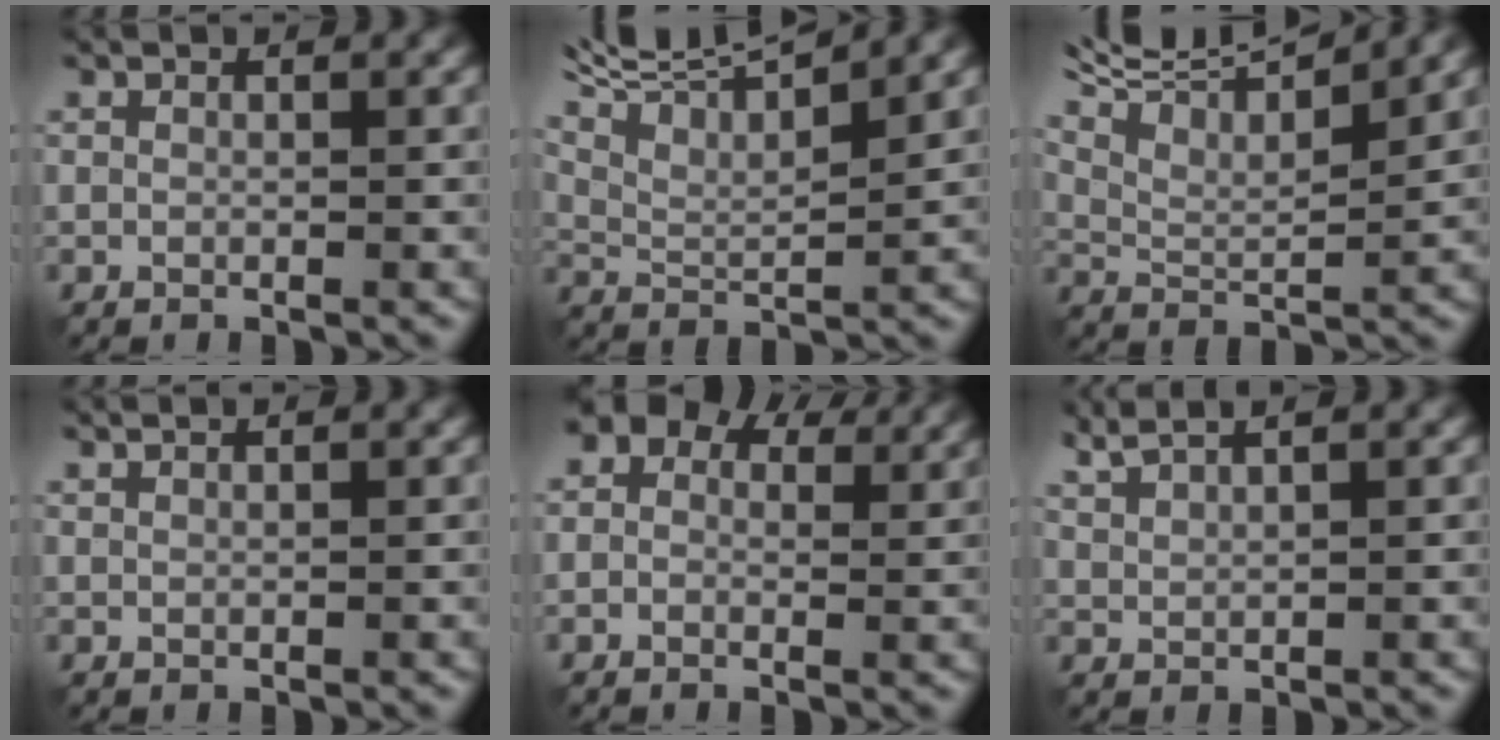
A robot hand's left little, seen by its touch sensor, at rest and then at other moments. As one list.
[{"total": 9.5, "force": [7.0, 2.5, 6.0], "torque": [-0.124, 0.024, 0.105]}, {"total": 10.5, "force": [7.9, 2.9, 6.3], "torque": [-0.132, 0.025, 0.118]}, {"total": 1.1, "force": [0.9, 0.3, 0.6], "torque": [-0.002, 0.001, 0.004]}, {"total": 6.4, "force": [3.5, 4.3, 3.2], "torque": [-0.054, 0.011, 0.033]}, {"total": 3.2, "force": [2.6, 0.6, 1.7], "torque": [-0.035, 0.012, 0.045]}]